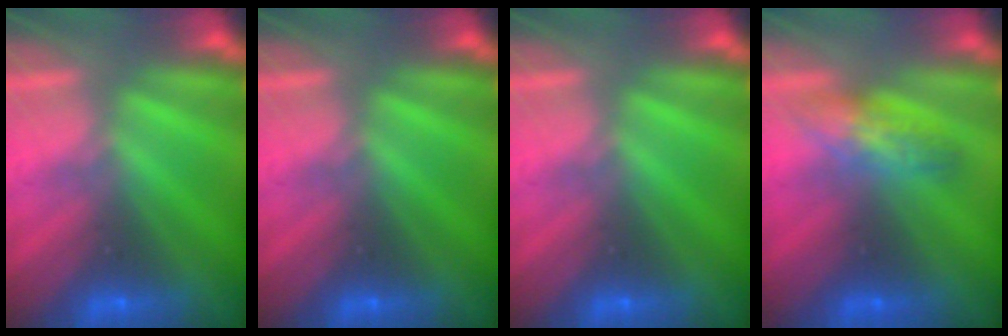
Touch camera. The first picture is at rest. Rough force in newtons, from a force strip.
{"total": 0.0}
{"total": 0.0}
{"total": 2.6}